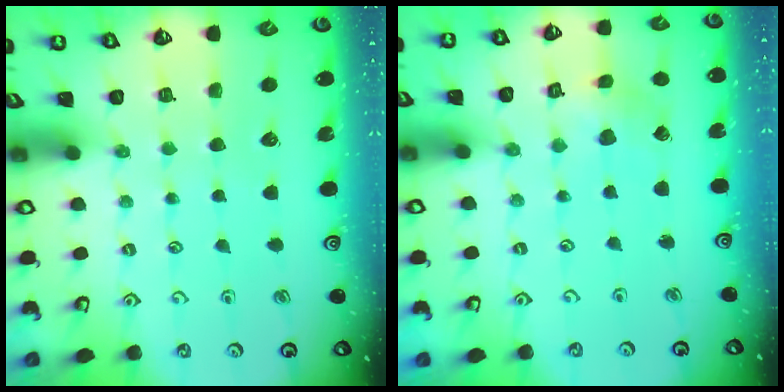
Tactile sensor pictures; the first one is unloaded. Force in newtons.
{"total": 2.4, "press": 2.4, "slide": 0.2}